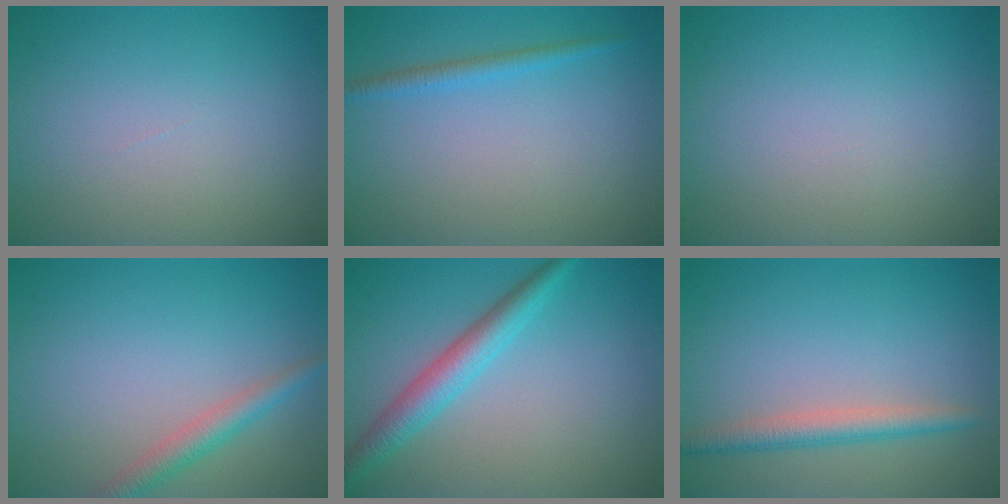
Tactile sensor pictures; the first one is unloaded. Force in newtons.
{"total": 1.5, "press": 1.5, "slide": 0.1}
{"total": 0.0}
{"total": 2.5, "press": 2.5, "slide": 0.0}
{"total": 3.7, "press": 3.7, "slide": 0.1}
{"total": 2.7, "press": 2.7, "slide": 0.2}